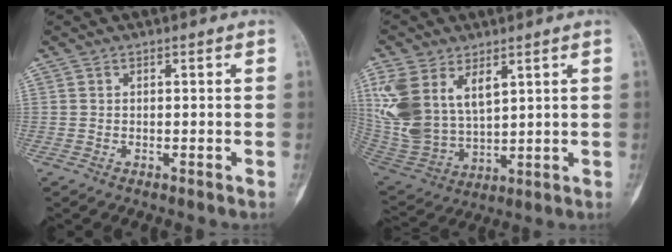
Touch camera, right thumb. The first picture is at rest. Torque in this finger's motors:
{"motor_torque": [-0.52, 2.72, 0.44, -0.07, 0.20]}